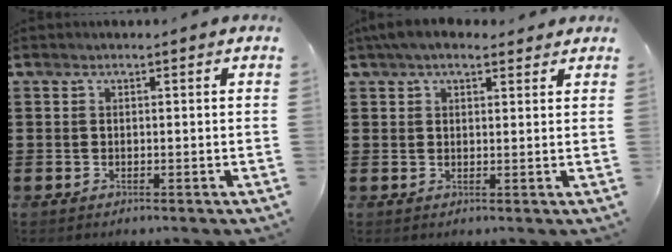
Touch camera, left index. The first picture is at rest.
{"total": 3.8, "force": [3.0, 1.4, 2.0], "torque": [-0.045, 0.006, 0.056]}